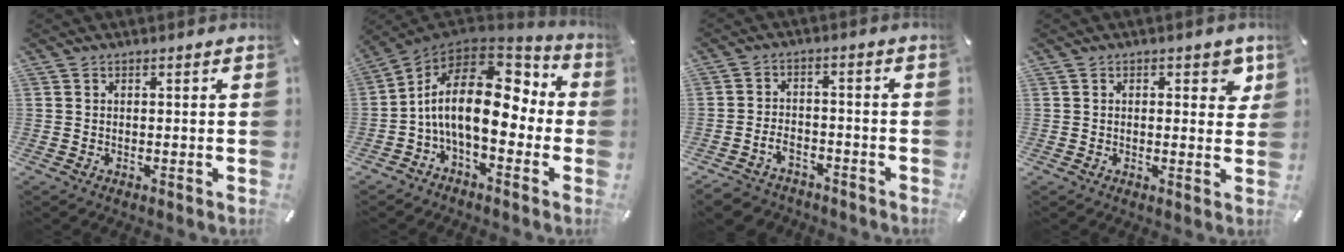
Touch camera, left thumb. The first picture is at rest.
{"total": 18.6, "force": [0.9, 9.6, 15.9], "torque": [-0.308, -0.010, 0.017]}
{"total": 5.2, "force": [-3.1, 3.6, 2.2], "torque": [-0.053, 0.009, -0.062]}
{"total": 4.2, "force": [1.5, 2.1, 3.3], "torque": [-0.031, -0.007, 0.016]}